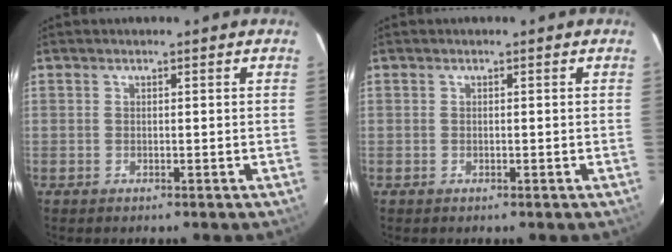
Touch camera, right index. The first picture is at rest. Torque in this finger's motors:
{"motor_torque": [-0.11, -0.02, -0.04, 0.00]}